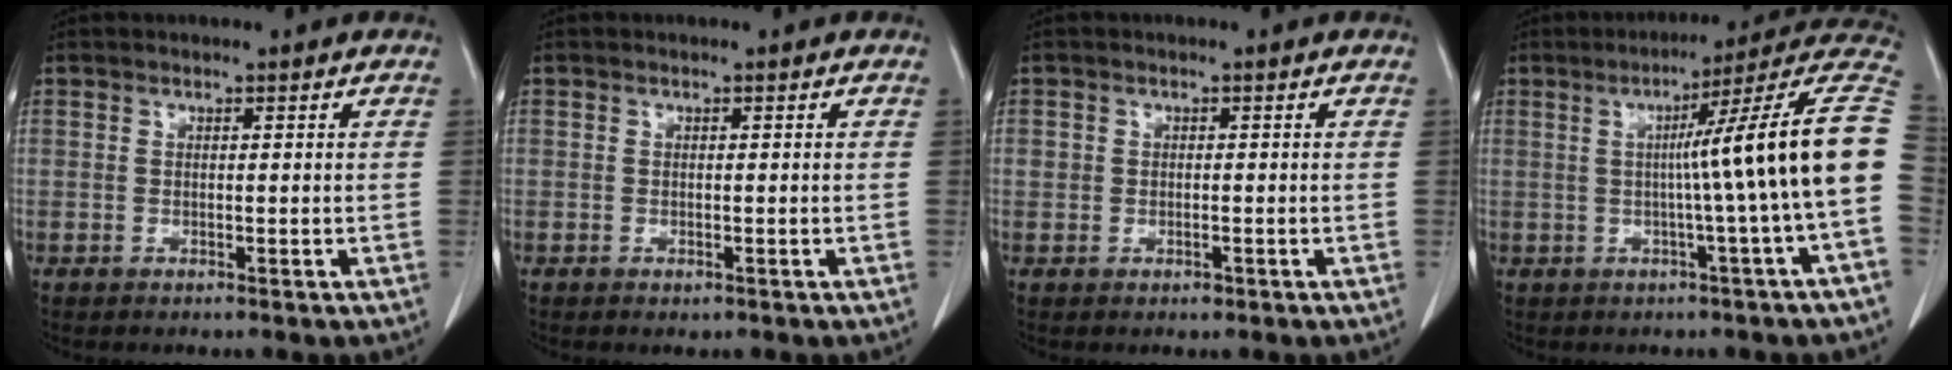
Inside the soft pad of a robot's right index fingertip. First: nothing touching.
{"total": 0.5, "force": [-0.4, 0.2, 0.3], "torque": [-0.005, -0.001, -0.003]}
{"total": 1.7, "force": [-0.3, 1.4, 0.9], "torque": [-0.012, 0.002, -0.001]}
{"total": 15.6, "force": [-0.2, -2.3, 15.5], "torque": [-0.191, 0.025, -0.013]}